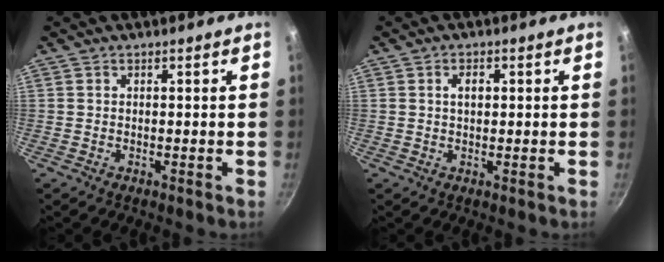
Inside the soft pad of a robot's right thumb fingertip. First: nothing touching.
{"total": 2.3, "force": [0.5, 1.4, 1.7], "torque": [-0.019, 0.005, 0.008]}